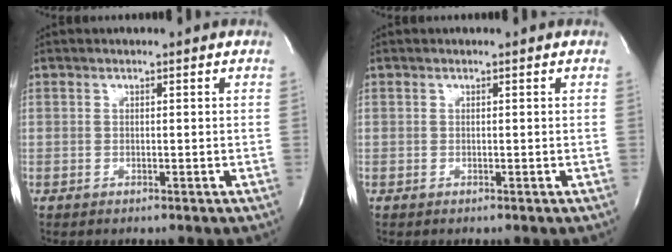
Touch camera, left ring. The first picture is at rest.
{"total": 0.0}